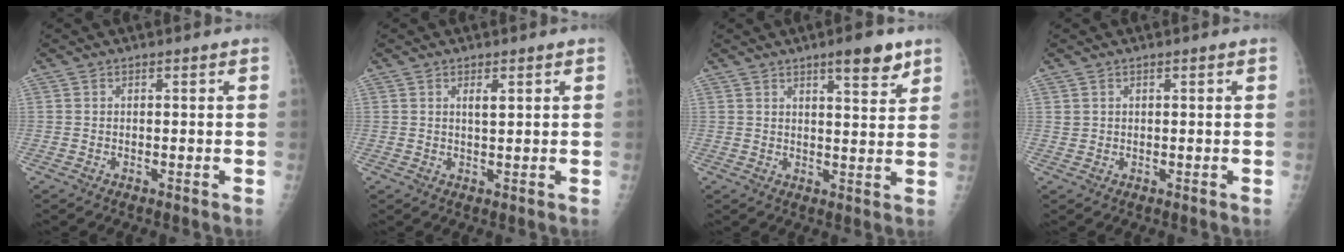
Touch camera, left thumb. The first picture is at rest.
{"total": 1.7, "force": [0.8, 0.4, 1.4], "torque": [-0.023, -0.005, 0.014]}
{"total": 6.6, "force": [4.3, 1.6, 4.7], "torque": [-0.056, -0.025, 0.060]}
{"total": 0.7, "force": [0.4, 0.6, 0.2], "torque": [0.006, 0.000, 0.006]}